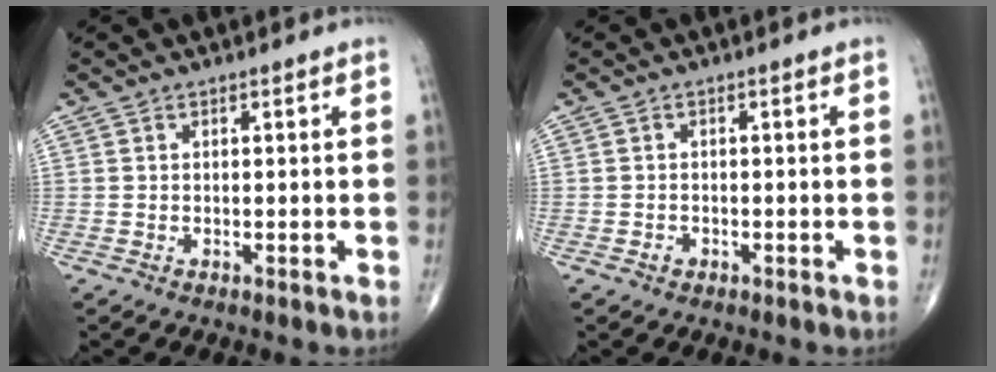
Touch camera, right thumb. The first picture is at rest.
{"total": 0.9, "force": [-0.5, 0.6, 0.3], "torque": [-0.002, 0.005, -0.009]}